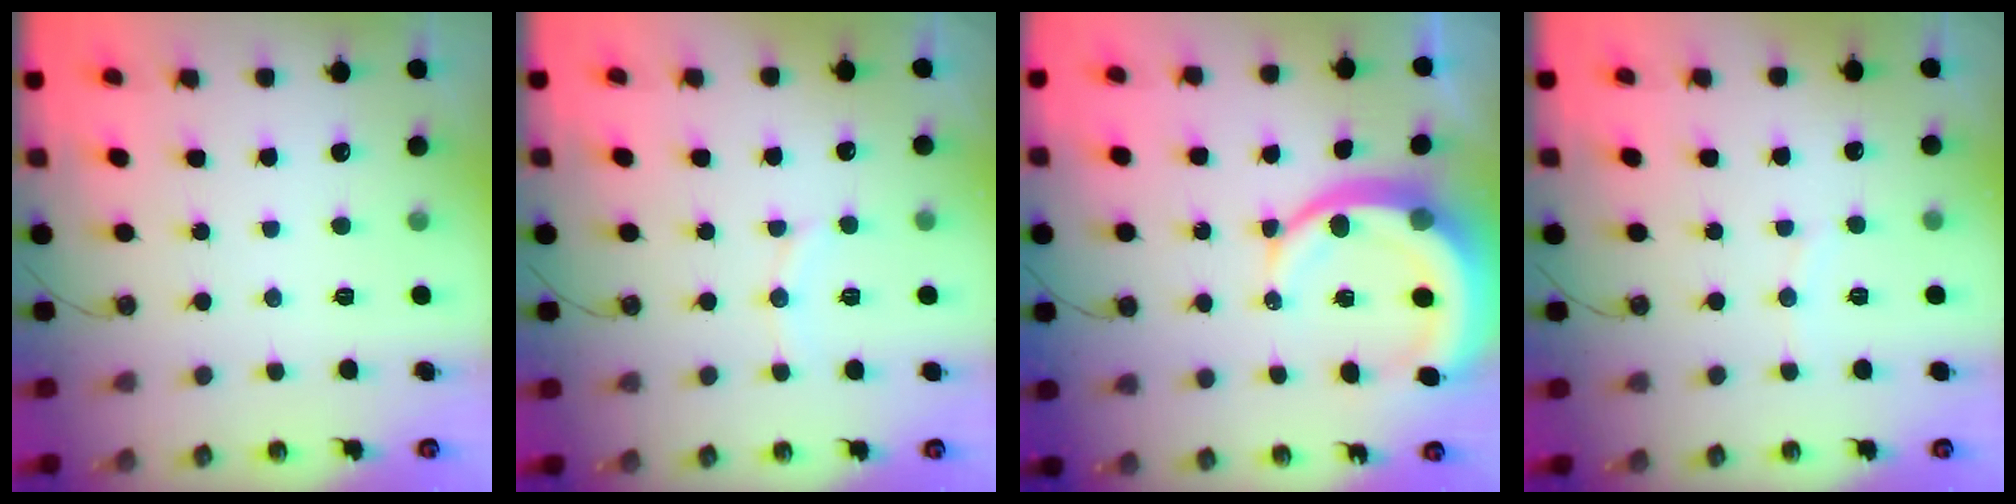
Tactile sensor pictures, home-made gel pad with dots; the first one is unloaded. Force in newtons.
{"total": 5.9, "press": 5.8, "slide": 1.2}
{"total": 13.2, "press": 13.1, "slide": 1.4}
{"total": 2.5, "press": 2.5, "slide": 0.3}